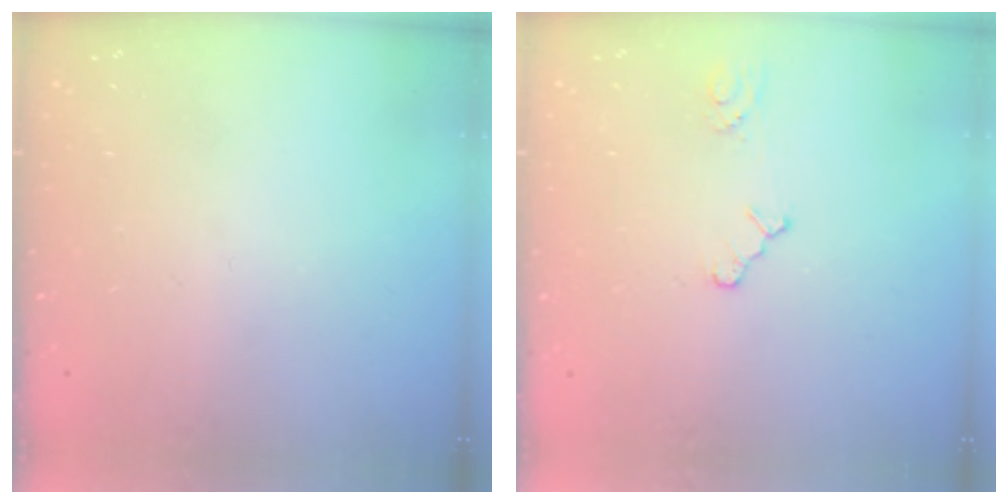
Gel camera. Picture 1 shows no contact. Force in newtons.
{"total": 2.6, "press": 2.6, "slide": 0.4}